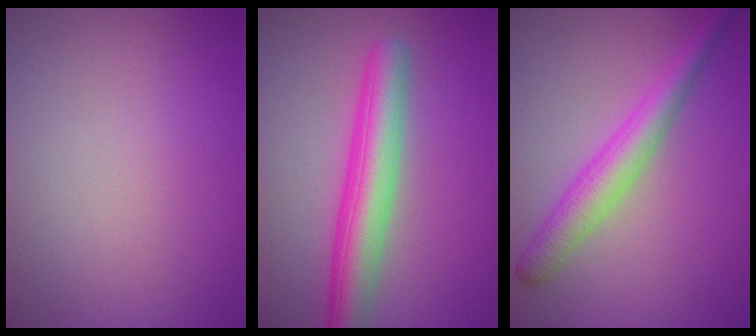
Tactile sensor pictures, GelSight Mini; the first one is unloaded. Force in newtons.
{"total": 5.8, "press": 5.8, "slide": 0.2}
{"total": 3.9, "press": 3.9, "slide": 0.1}